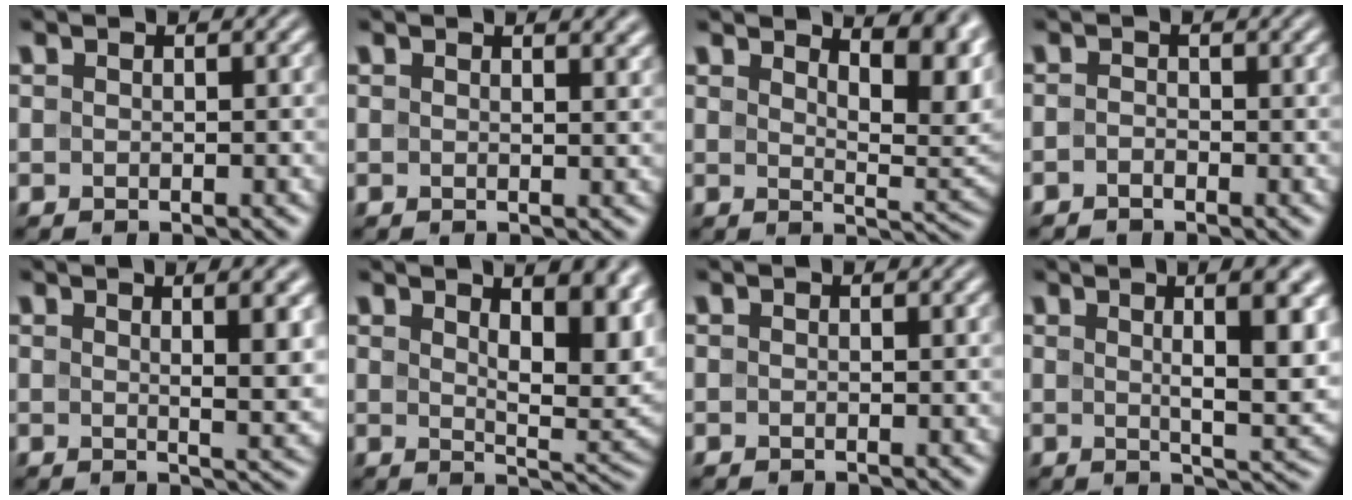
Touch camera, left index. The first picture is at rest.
{"total": 1.7, "force": [1.3, 0.5, 0.9], "torque": [-0.004, 0.001, 0.018]}
{"total": 8.2, "force": [5.1, 2.5, 5.9], "torque": [-0.063, 0.016, 0.075]}
{"total": 0.8, "force": [-0.7, 0.3, 0.3], "torque": [-0.007, 0.000, -0.015]}
{"total": 6.9, "force": [2.0, 2.2, 6.2], "torque": [-0.045, 0.004, 0.023]}
{"total": 8.8, "force": [3.9, 3.5, 7.0], "torque": [-0.072, 0.003, 0.057]}
{"total": 0.0}
{"total": 9.5, "force": [2.5, 2.8, 8.7], "torque": [-0.092, 0.009, 0.025]}